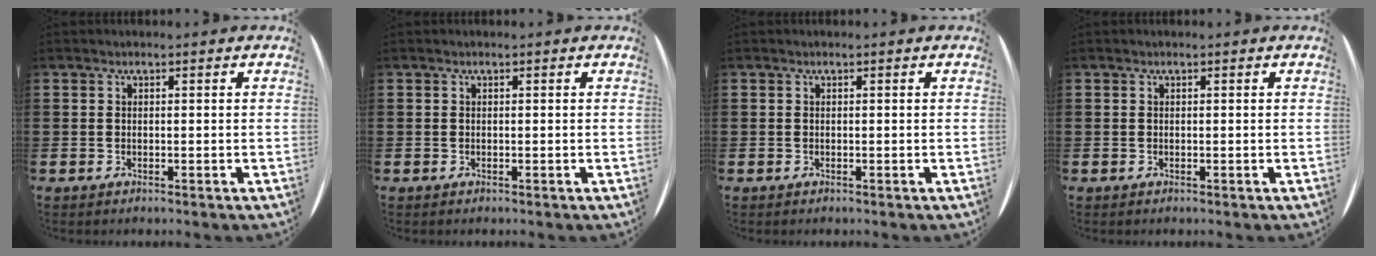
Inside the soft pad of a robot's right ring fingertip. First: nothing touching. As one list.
[{"total": 0.0}, {"total": 0.0}, {"total": 0.0}]